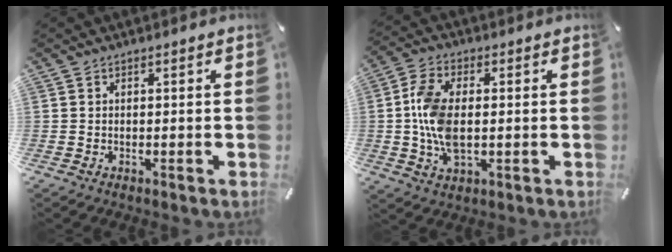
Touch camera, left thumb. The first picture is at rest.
{"total": 10.0, "force": [0.1, 5.4, 8.4], "torque": [-0.189, 0.001, -0.002]}